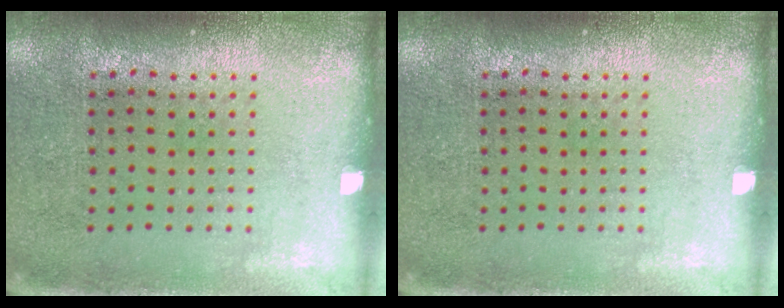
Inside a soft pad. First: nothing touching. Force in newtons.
{"total": 0.0}